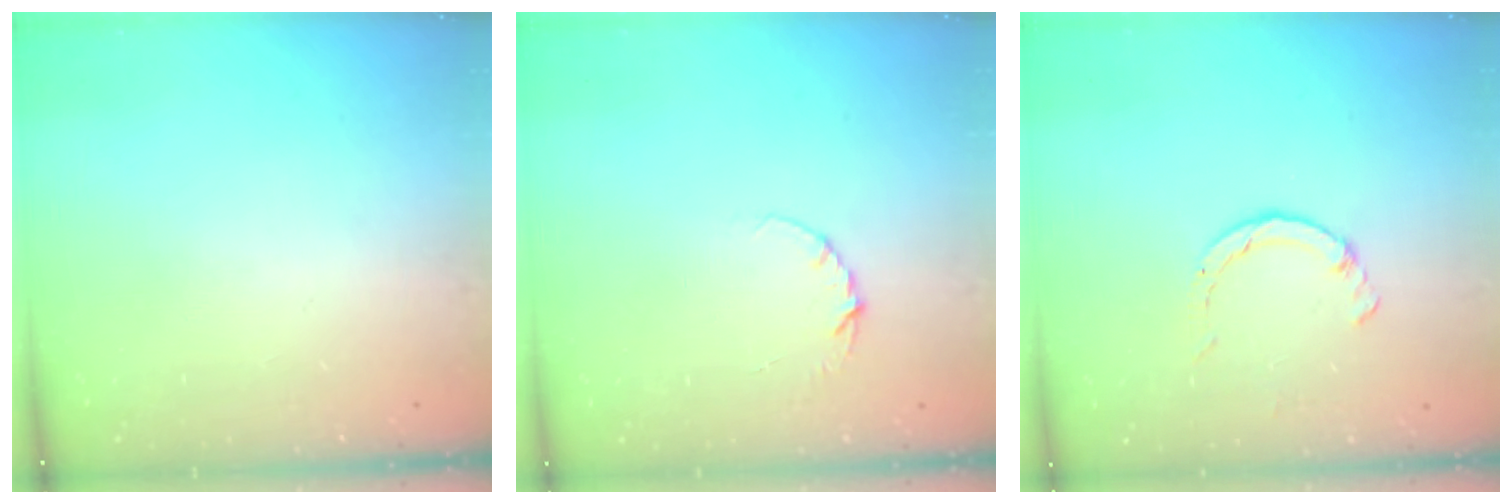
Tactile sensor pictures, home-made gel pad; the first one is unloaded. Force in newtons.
{"total": 3.5, "press": 3.4, "slide": 0.4}
{"total": 2.6, "press": 2.6, "slide": 0.4}